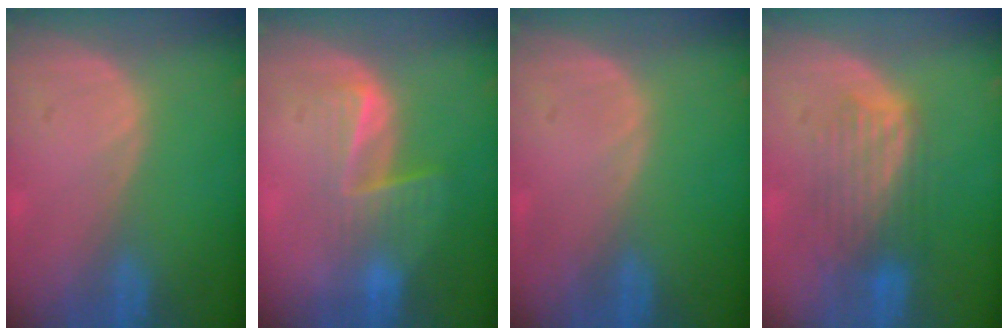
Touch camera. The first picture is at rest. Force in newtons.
{"total": 6.7, "press": 5.5, "slide": 3.8}
{"total": 0.0}
{"total": 6.0, "press": 6.0, "slide": 0.7}